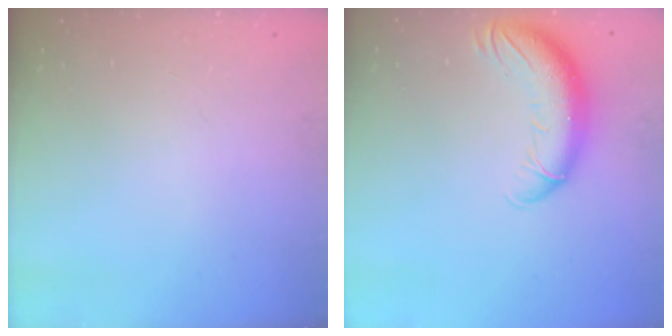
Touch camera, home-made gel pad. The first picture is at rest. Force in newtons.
{"total": 13.4, "press": 13.0, "slide": 3.2}